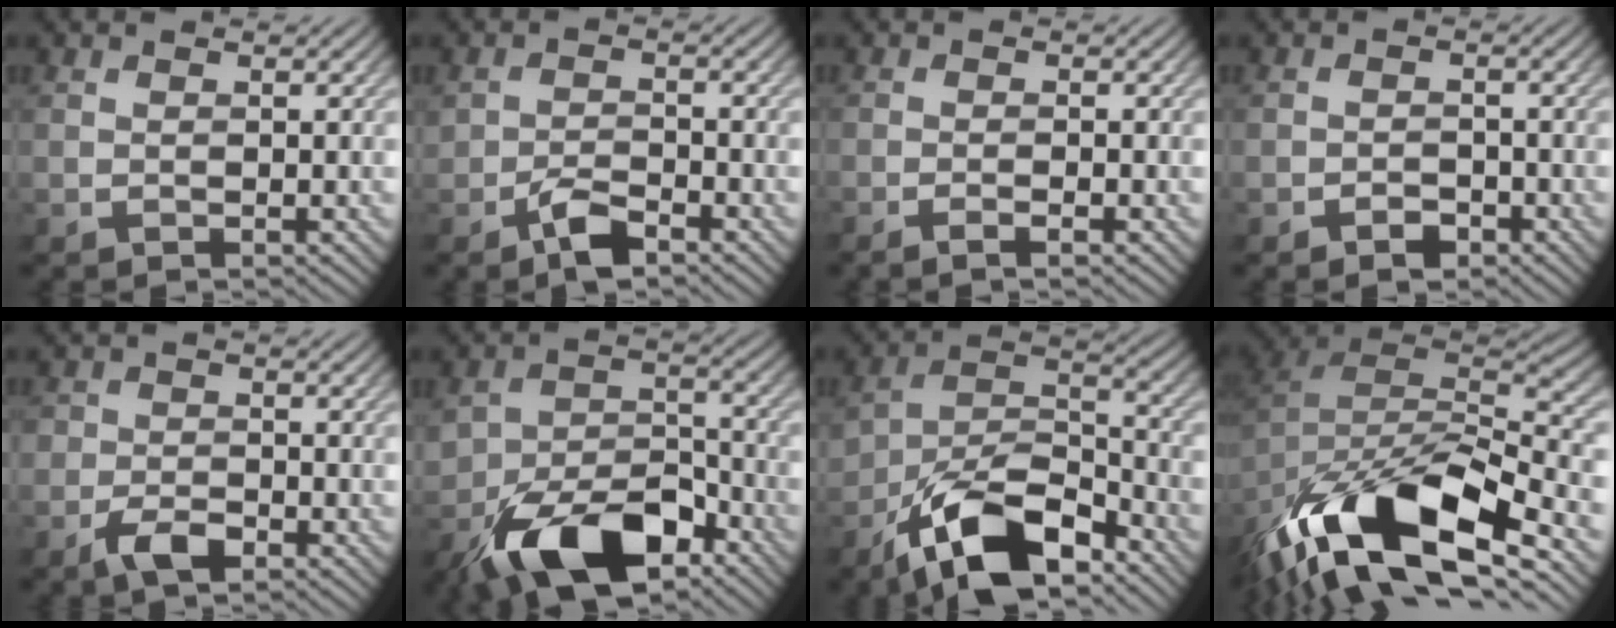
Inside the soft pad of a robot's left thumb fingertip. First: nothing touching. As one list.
[{"total": 3.0, "force": [-2.1, 1.4, 1.7], "torque": [-0.029, 0.004, -0.043]}, {"total": 1.6, "force": [-1.1, 0.1, 1.2], "torque": [-0.020, 0.003, -0.024]}, {"total": 1.6, "force": [-1.1, 1.0, 0.4], "torque": [0.002, 0.005, -0.019]}, {"total": 3.6, "force": [-2.1, 2.1, 2.1], "torque": [-0.038, -0.002, -0.047]}, {"total": 12.9, "force": [-7.9, 6.5, 7.9], "torque": [-0.150, -0.013, -0.140]}, {"total": 12.3, "force": [-8.0, 5.6, 7.4], "torque": [-0.134, -0.005, -0.155]}, {"total": 18.4, "force": [-10.0, 7.9, 13.3], "torque": [-0.263, -0.019, -0.155]}]